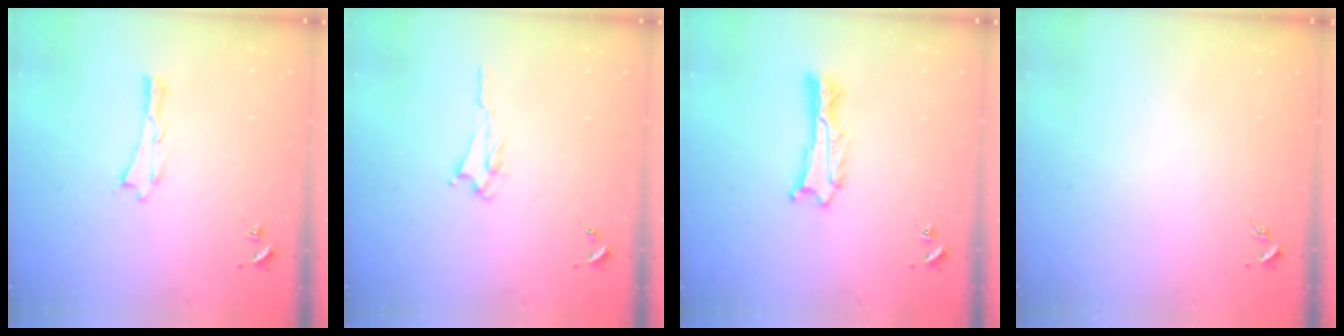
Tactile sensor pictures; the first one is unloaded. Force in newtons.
{"total": 1.6, "press": 1.5, "slide": 0.4}
{"total": 0.9, "press": 0.9, "slide": 0.1}
{"total": 0.0}